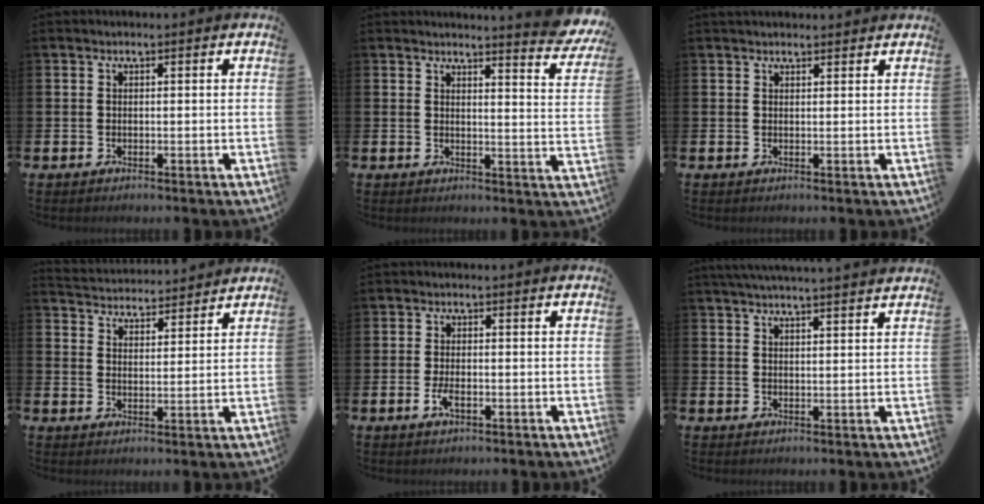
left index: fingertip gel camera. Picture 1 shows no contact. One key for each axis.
{"total": 3.9, "fx": 3.8, "fy": -0.2, "fz": 0.9, "tx": -0.003, "ty": -0.039, "tz": 0.059}
{"total": 1.4, "fx": 1.3, "fy": 0.4, "fz": 0.1, "tx": 0.003, "ty": 0.000, "tz": 0.023}
{"total": 4.4, "fx": 4.4, "fy": 0.4, "fz": -0.4, "tx": -0.016, "ty": -0.029, "tz": 0.080}
{"total": 2.5, "fx": -0.7, "fy": 1.1, "fz": 2.2, "tx": -0.041, "ty": 0.002, "tz": -0.014}
{"total": 3.6, "fx": 3.5, "fy": -0.6, "fz": 0.5, "tx": -0.016, "ty": -0.013, "tz": 0.065}